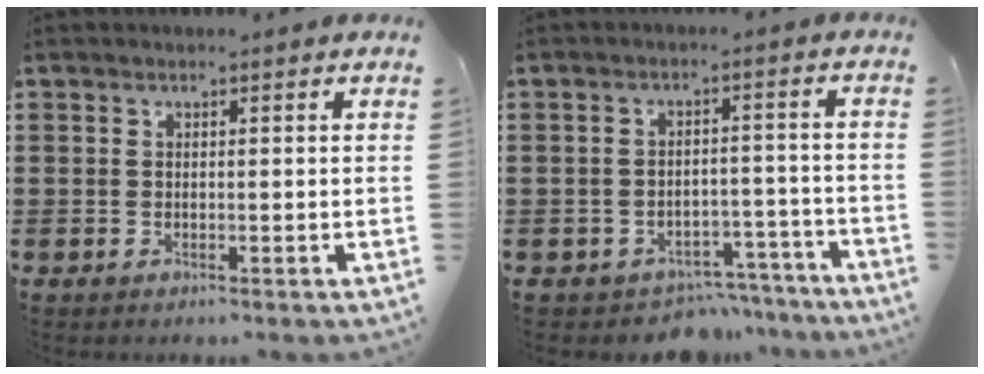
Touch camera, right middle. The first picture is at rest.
{"total": 4.3, "force": [-4.1, 1.0, 0.2], "torque": [-0.009, 0.007, -0.085]}